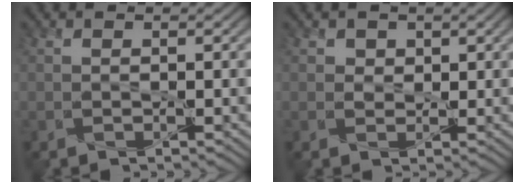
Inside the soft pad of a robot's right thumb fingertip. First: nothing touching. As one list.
[{"total": 1.5, "force": [0.7, 1.2, 0.3], "torque": [-0.008, -0.003, 0.007]}]